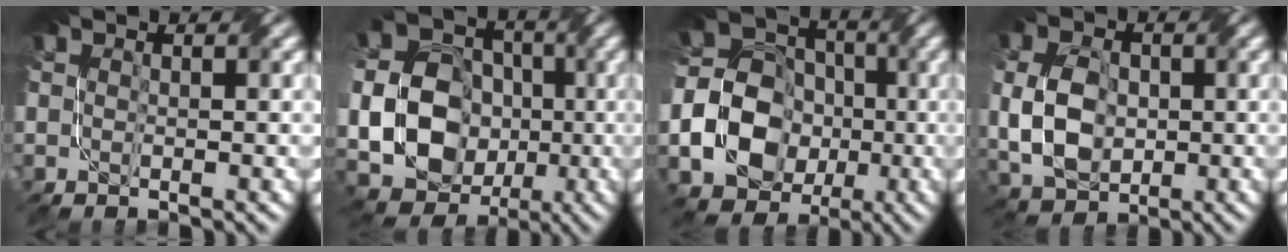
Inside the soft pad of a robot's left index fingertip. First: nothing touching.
{"total": 15.8, "force": [-2.6, 13.6, 7.6], "torque": [-0.161, -0.016, -0.065]}
{"total": 15.0, "force": [-4.4, 13.0, 6.3], "torque": [-0.132, -0.019, -0.098]}
{"total": 6.9, "force": [-1.2, 4.7, 4.9], "torque": [-0.110, -0.005, -0.030]}